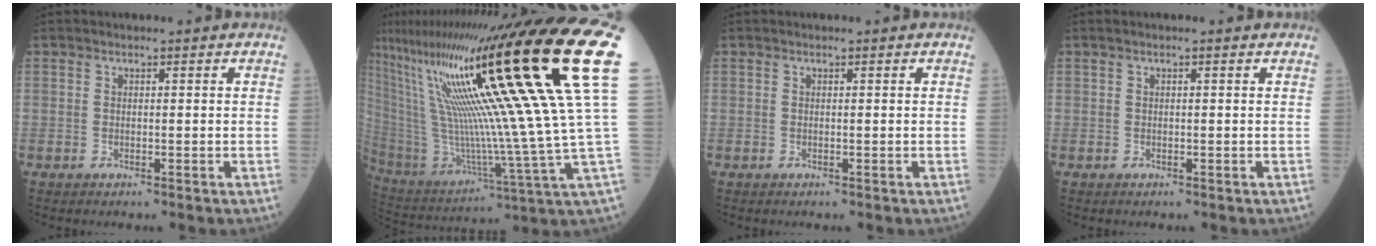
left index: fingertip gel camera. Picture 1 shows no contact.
{"total": 33.2, "force": [14.7, -1.4, 29.7], "torque": [-0.468, 0.007, 0.248]}
{"total": 0.0}
{"total": 0.5, "force": [0.3, -0.1, 0.5], "torque": [-0.016, 0.008, 0.006]}